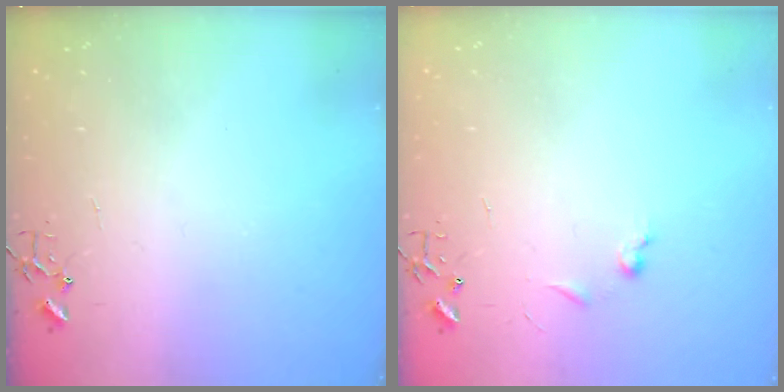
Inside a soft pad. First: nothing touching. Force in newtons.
{"total": 4.4, "press": 4.3, "slide": 0.6}